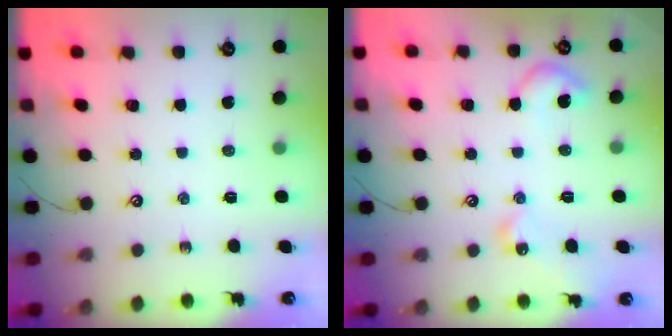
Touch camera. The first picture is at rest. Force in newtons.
{"total": 8.6, "press": 8.5, "slide": 0.7}